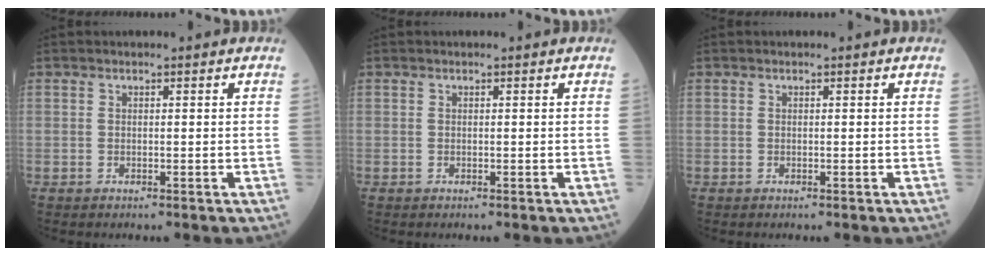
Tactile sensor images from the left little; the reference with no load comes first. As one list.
[{"total": 0.0}, {"total": 0.0}]